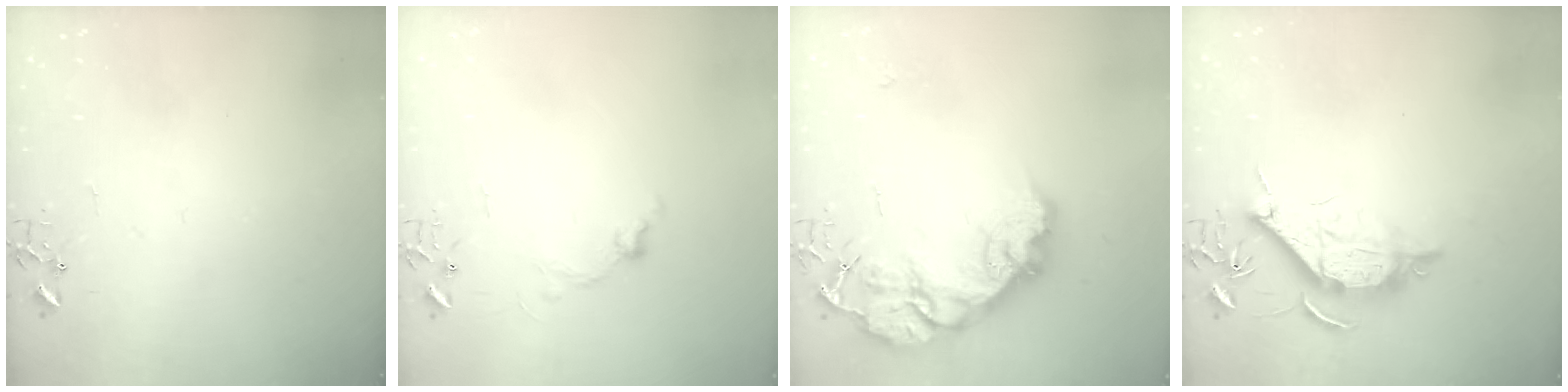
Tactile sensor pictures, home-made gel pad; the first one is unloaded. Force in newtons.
{"total": 6.8, "press": 6.8, "slide": 0.7}
{"total": 25.5, "press": 25.4, "slide": 2.1}
{"total": 12.0, "press": 12.0, "slide": 0.6}